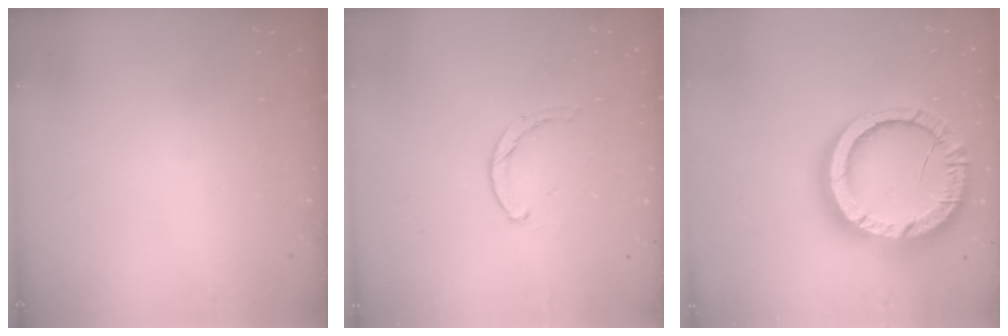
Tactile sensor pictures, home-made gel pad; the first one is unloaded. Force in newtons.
{"total": 0.6, "press": 0.6, "slide": 0.2}
{"total": 22.5, "press": 22.4, "slide": 2.0}